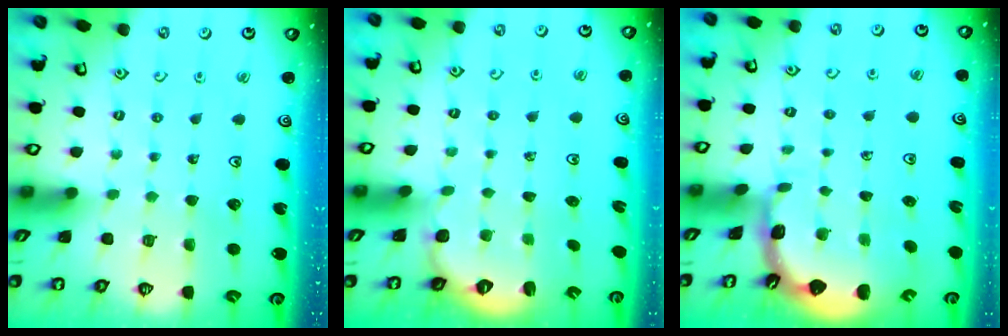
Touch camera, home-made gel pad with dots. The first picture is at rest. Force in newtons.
{"total": 2.4, "press": 1.9, "slide": 1.5}
{"total": 1.3, "press": 1.3, "slide": 0.1}